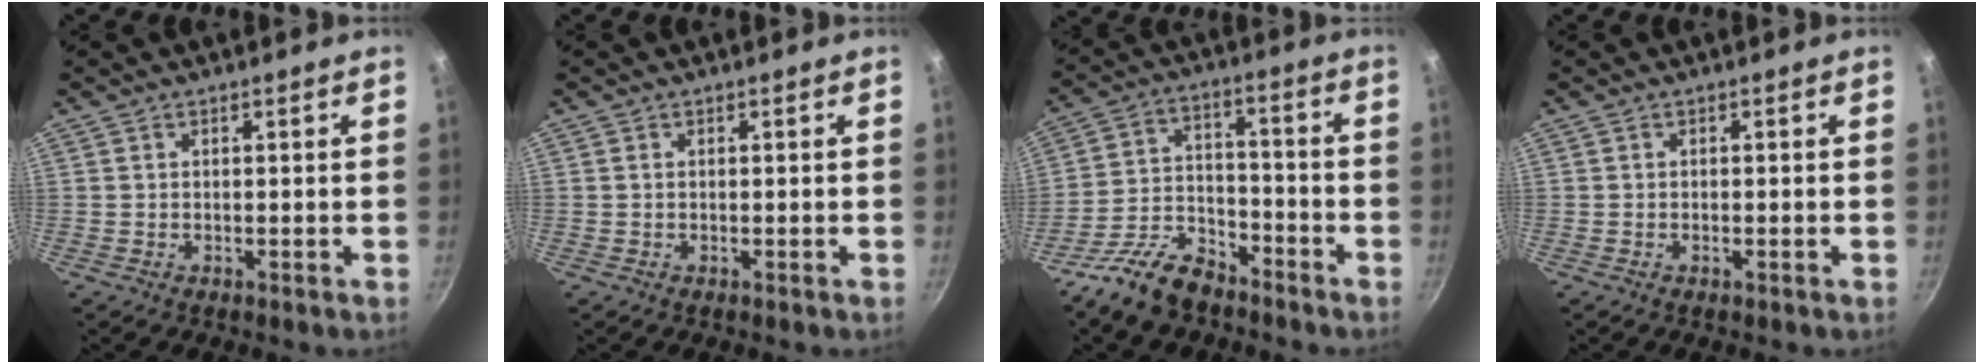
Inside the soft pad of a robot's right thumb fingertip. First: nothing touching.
{"total": 0.0}
{"total": 11.1, "force": [-8.4, 5.3, 4.9], "torque": [-0.079, 0.071, -0.165]}
{"total": 0.5, "force": [-0.2, 0.1, 0.5], "torque": [-0.010, 0.002, -0.005]}